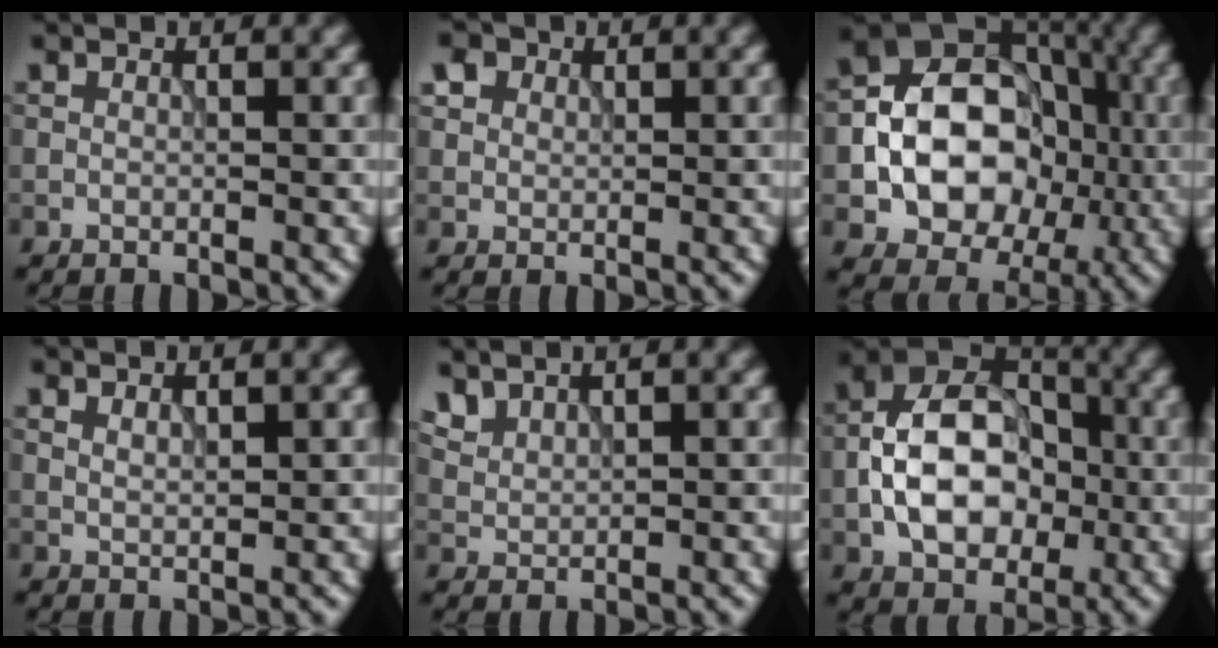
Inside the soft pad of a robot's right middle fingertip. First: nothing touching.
{"total": 2.7, "force": [1.5, 2.0, 1.0], "torque": [-0.031, -0.001, 0.035]}
{"total": 11.7, "force": [-1.7, 9.3, 6.9], "torque": [-0.083, 0.000, -0.046]}
{"total": 0.8, "force": [0.7, 0.2, 0.5], "torque": [-0.014, -0.001, 0.014]}
{"total": 2.5, "force": [2.0, 1.1, 0.9], "torque": [-0.032, 0.001, 0.056]}
{"total": 9.6, "force": [-2.0, 6.6, 6.7], "torque": [-0.118, 0.015, -0.041]}